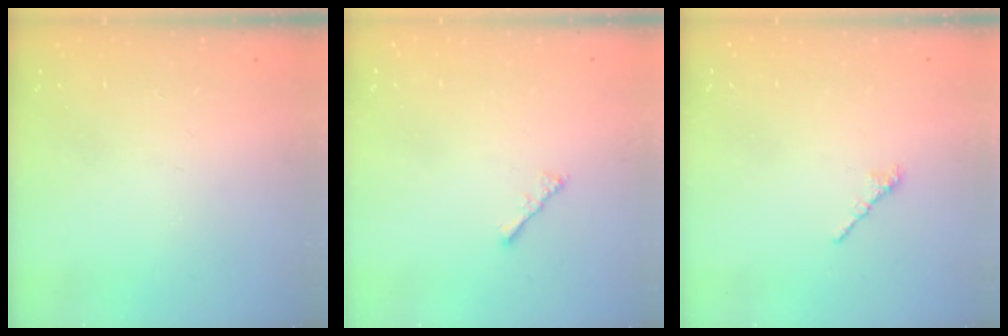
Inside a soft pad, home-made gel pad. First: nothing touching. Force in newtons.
{"total": 2.2, "press": 2.1, "slide": 0.5}
{"total": 2.4, "press": 2.3, "slide": 0.7}